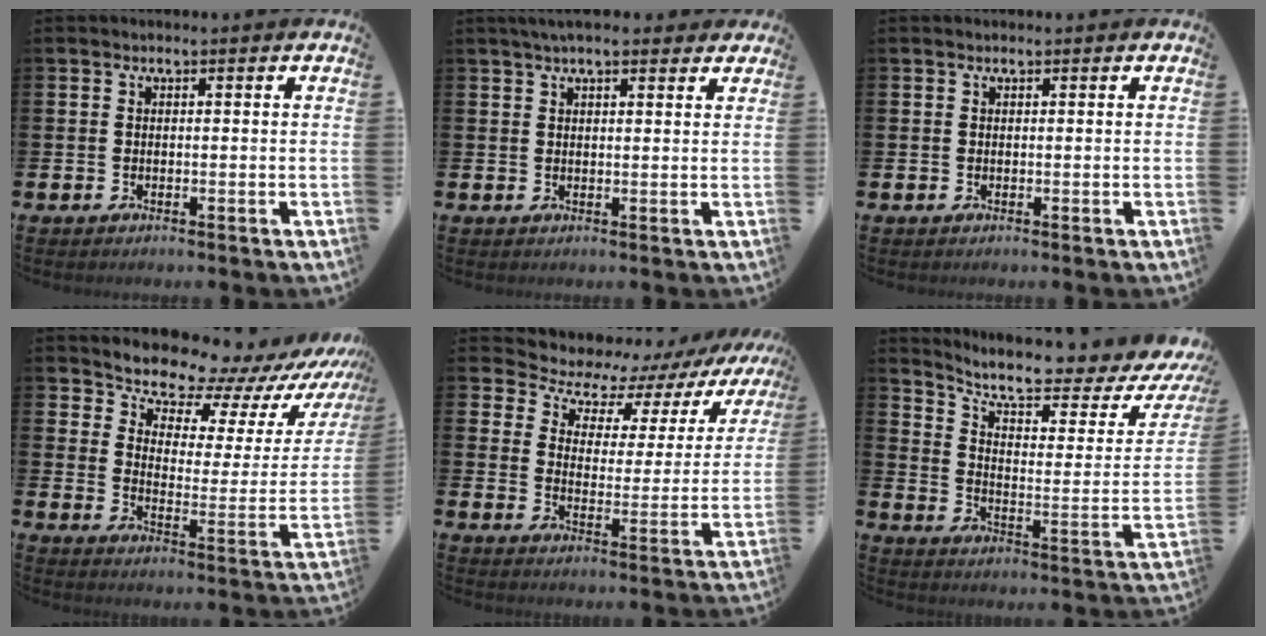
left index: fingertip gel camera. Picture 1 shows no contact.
{"total": 3.5, "force": [3.0, 0.8, 1.7], "torque": [-0.034, -0.004, 0.053]}
{"total": 0.0}
{"total": 10.3, "force": [9.5, 3.2, 2.1], "torque": [-0.068, -0.079, 0.161]}
{"total": 6.1, "force": [5.1, 3.1, 1.4], "torque": [-0.057, -0.045, 0.082]}
{"total": 9.5, "force": [8.4, 1.2, 4.3], "torque": [-0.098, -0.070, 0.137]}